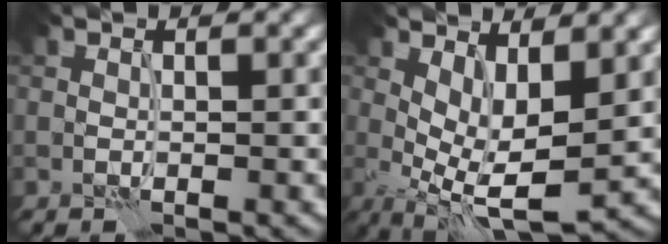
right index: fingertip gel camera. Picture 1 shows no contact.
{"total": 6.6, "force": [0.6, 2.6, 6.1], "torque": [-0.109, -0.008, 0.014]}